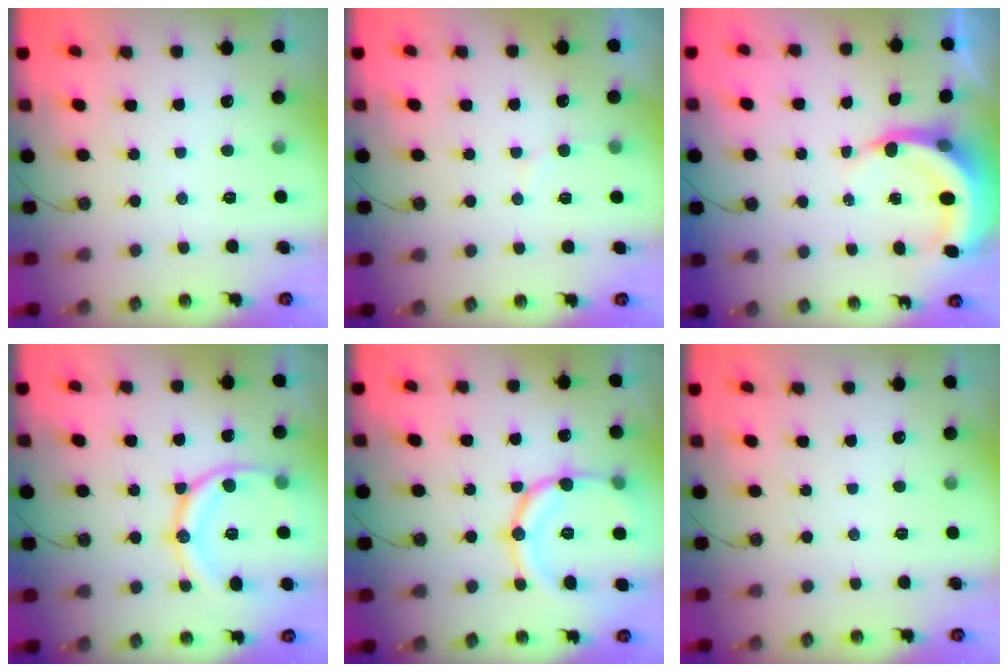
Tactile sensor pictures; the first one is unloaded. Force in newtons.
{"total": 5.0, "press": 4.9, "slide": 0.5}
{"total": 5.9, "press": 5.8, "slide": 1.0}
{"total": 15.8, "press": 15.8, "slide": 1.1}
{"total": 16.3, "press": 16.3, "slide": 1.1}
{"total": 0.0}